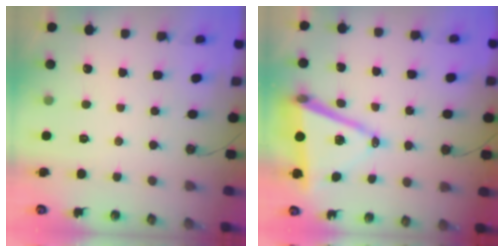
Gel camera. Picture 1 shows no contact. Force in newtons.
{"total": 13.0, "press": 12.4, "slide": 4.1}